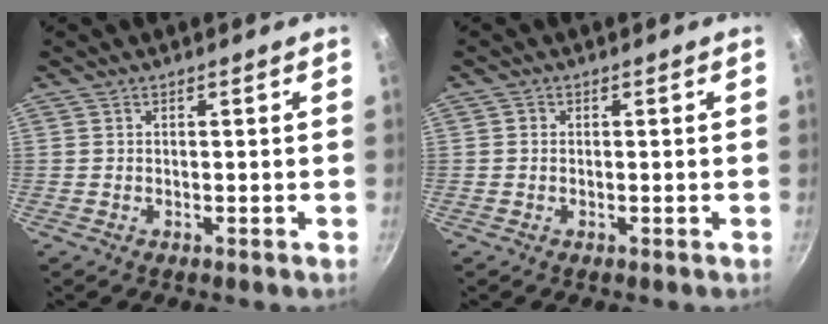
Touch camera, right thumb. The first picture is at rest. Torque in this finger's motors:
{"motor_torque": [-0.36, 0.58, 0.32, -0.11, -0.02]}